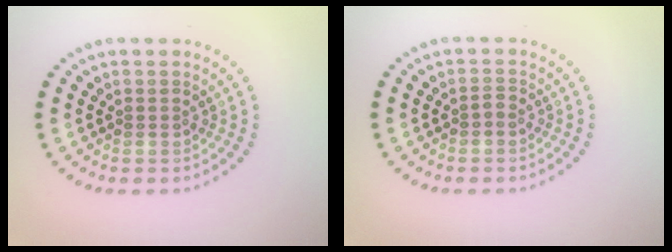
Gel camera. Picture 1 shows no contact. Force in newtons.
{"total": 0.6, "press": 0.6, "slide": 0.2}